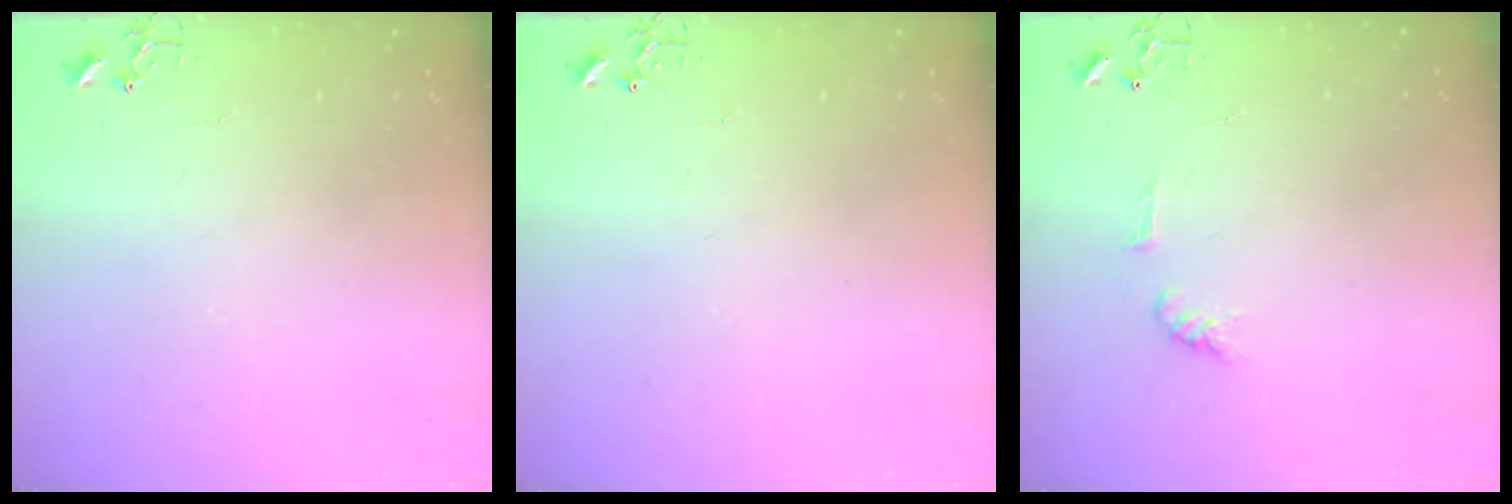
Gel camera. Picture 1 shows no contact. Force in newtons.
{"total": 0.0}
{"total": 5.9, "press": 5.9, "slide": 0.6}